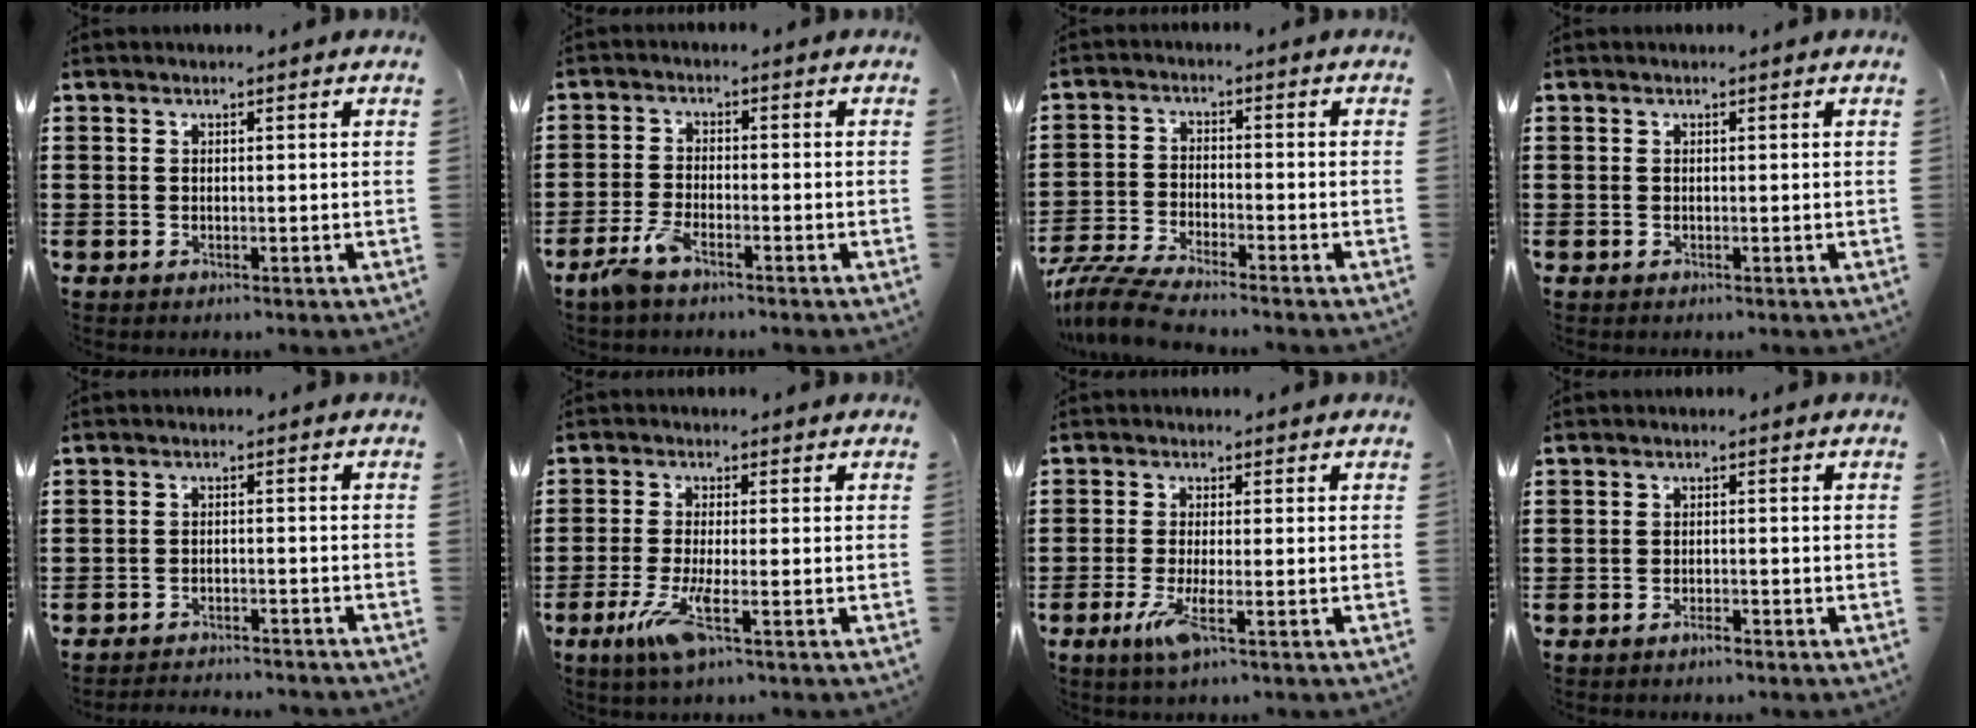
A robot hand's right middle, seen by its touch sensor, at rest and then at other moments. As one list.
[{"total": 4.0, "force": [-2.8, 1.0, 2.7], "torque": [-0.071, 0.000, -0.059]}, {"total": 5.8, "force": [-5.3, 0.2, 2.2], "torque": [-0.061, -0.013, -0.110]}, {"total": 0.0}, {"total": 2.5, "force": [-2.5, 0.0, 0.1], "torque": [-0.008, 0.001, -0.052]}, {"total": 5.3, "force": [-2.1, 0.6, 4.8], "torque": [-0.107, -0.021, -0.040]}, {"total": 4.5, "force": [-1.7, 0.4, 4.2], "torque": [-0.090, -0.017, -0.033]}, {"total": 1.4, "force": [-1.2, 0.2, 0.8], "torque": [-0.019, -0.003, -0.021]}]